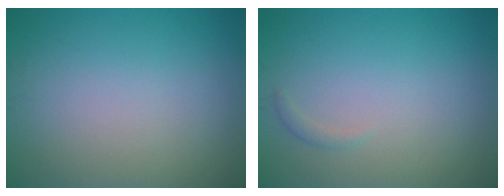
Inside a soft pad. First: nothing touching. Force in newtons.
{"total": 0.6, "press": 0.6, "slide": 0.0}